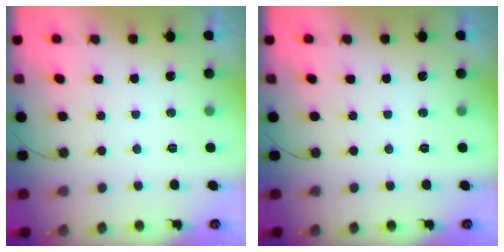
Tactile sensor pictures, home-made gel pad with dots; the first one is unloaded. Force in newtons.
{"total": 0.0}